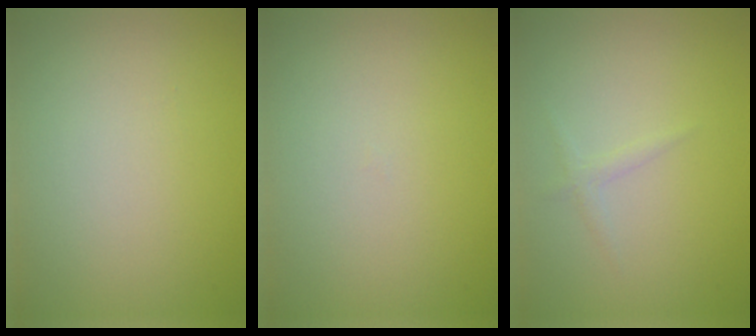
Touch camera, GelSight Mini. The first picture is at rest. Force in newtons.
{"total": 0.0}
{"total": 0.8, "press": 0.8, "slide": 0.1}